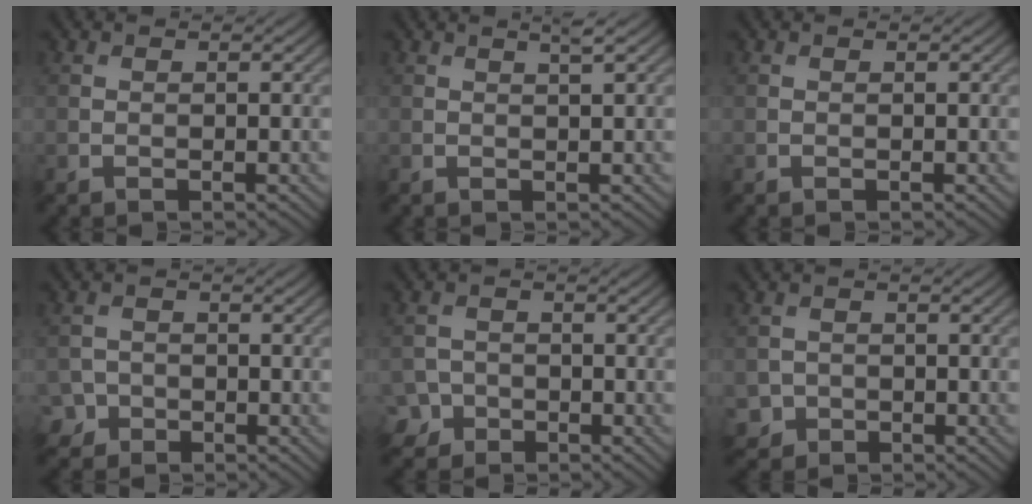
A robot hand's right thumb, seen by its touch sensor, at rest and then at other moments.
{"total": 1.4, "force": [0.8, 0.1, 1.1], "torque": [-0.024, 0.006, 0.013]}
{"total": 0.0}
{"total": 2.6, "force": [-1.5, 2.1, 0.4], "torque": [-0.008, 0.000, -0.032]}
{"total": 3.1, "force": [-1.8, 2.4, 0.6], "torque": [-0.014, 0.000, -0.039]}
{"total": 2.1, "force": [-0.9, 1.9, 0.3], "torque": [0.001, -0.004, -0.020]}